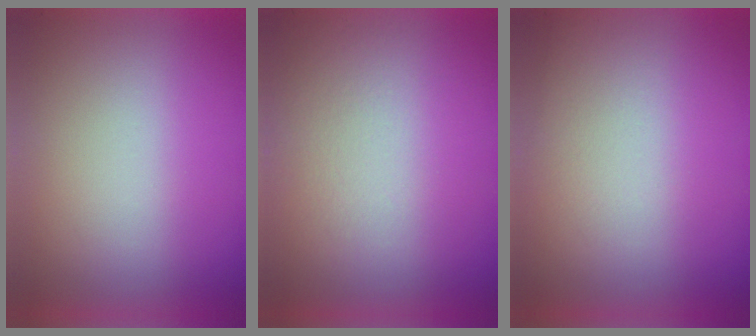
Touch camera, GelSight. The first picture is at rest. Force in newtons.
{"total": 4.1}
{"total": 2.3}